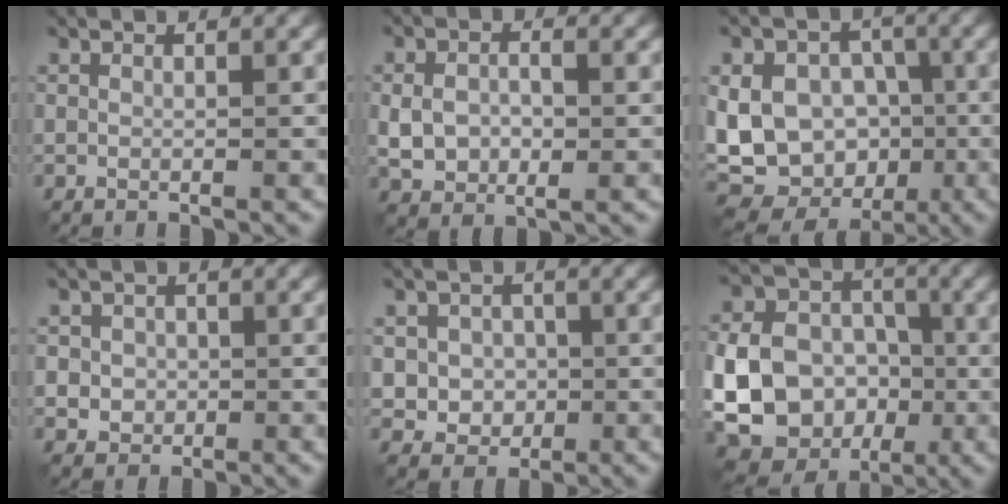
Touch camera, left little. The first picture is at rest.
{"total": 4.1, "force": [-0.2, 2.7, 3.0], "torque": [-0.059, -0.001, -0.006]}
{"total": 13.8, "force": [-1.8, 11.8, 6.9], "torque": [-0.132, 0.022, -0.038]}
{"total": 2.1, "force": [0.0, 2.0, 0.7], "torque": [-0.003, -0.003, -0.003]}
{"total": 3.5, "force": [0.0, 3.2, 1.3], "torque": [-0.014, -0.002, -0.011]}
{"total": 15.6, "force": [-3.0, 13.8, 6.6], "torque": [-0.162, -0.012, -0.065]}